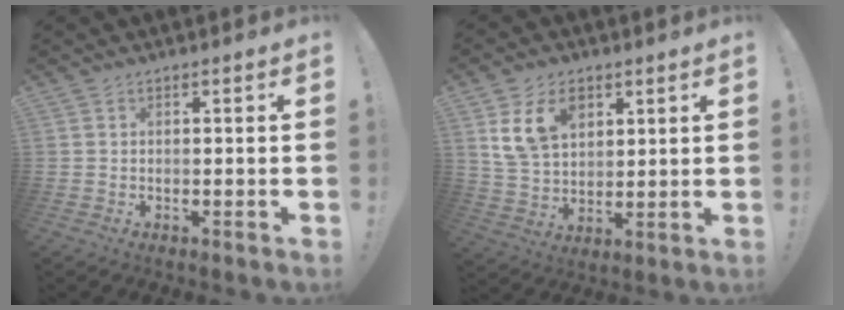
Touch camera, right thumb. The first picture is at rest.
{"total": 12.3, "force": [6.2, 8.3, 6.6], "torque": [-0.123, -0.016, 0.120]}